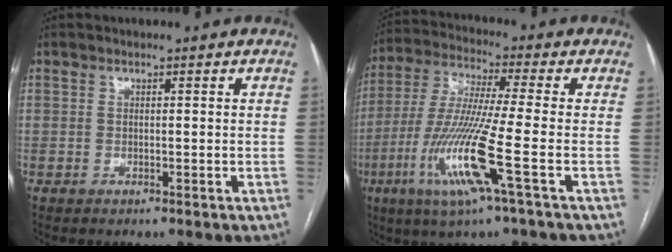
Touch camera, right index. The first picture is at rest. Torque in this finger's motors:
{"motor_torque": [1.98, -0.16, 1.05, 0.21]}